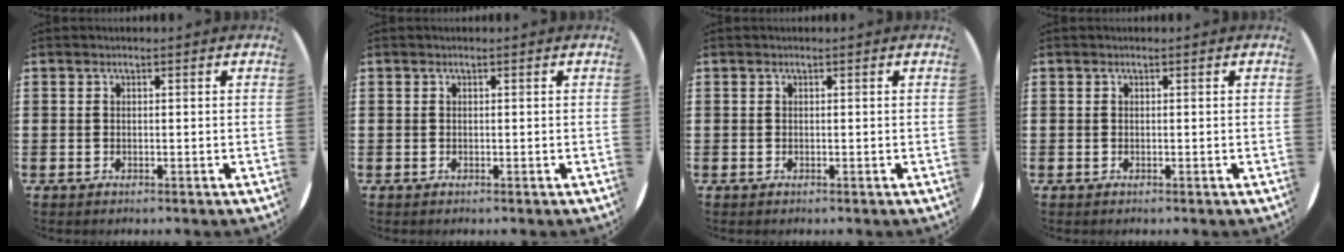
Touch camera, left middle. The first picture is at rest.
{"total": 0.0}
{"total": 0.0}
{"total": 0.0}